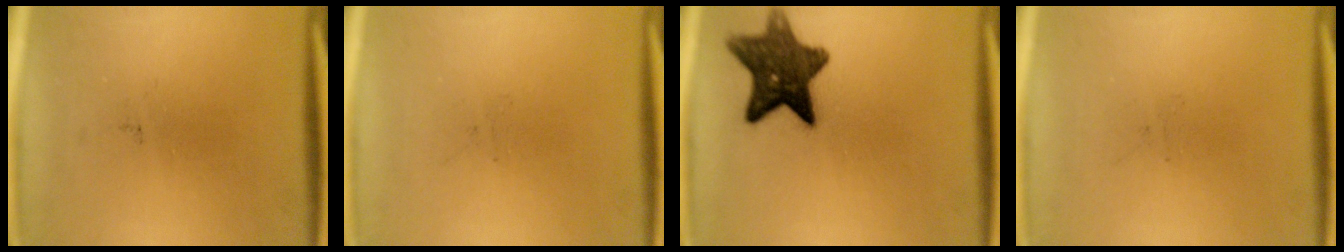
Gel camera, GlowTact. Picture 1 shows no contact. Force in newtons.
{"total": 0.0}
{"total": 11.2}
{"total": 0.0}